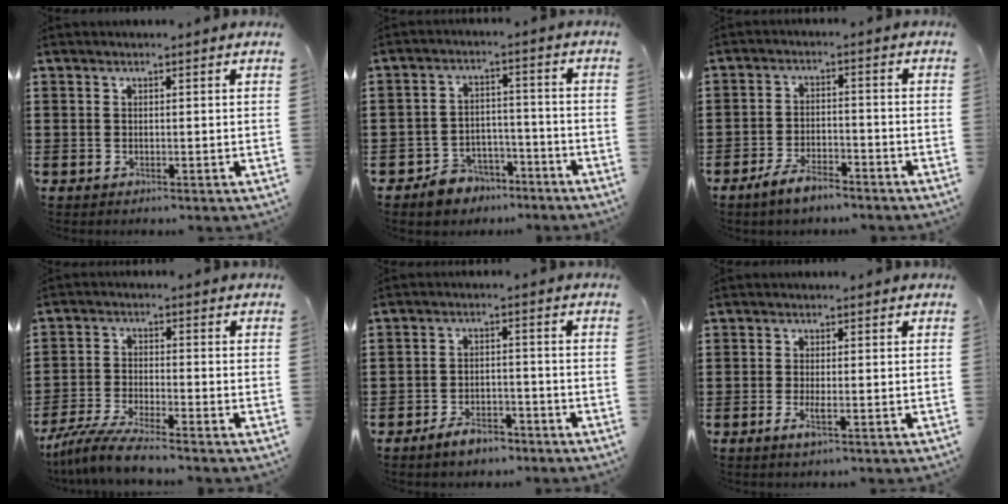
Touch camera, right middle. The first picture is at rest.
{"total": 5.3, "force": [-4.7, 2.3, 0.5], "torque": [-0.010, 0.020, -0.093]}
{"total": 4.6, "force": [-3.8, 1.3, 2.3], "torque": [-0.050, 0.004, -0.077]}
{"total": 6.2, "force": [-5.5, 0.1, 2.7], "torque": [-0.070, -0.014, -0.110]}
{"total": 4.0, "force": [-3.5, 1.3, 1.4], "torque": [-0.030, 0.011, -0.069]}
{"total": 2.2, "force": [-0.7, 0.3, 2.0], "torque": [-0.043, -0.007, -0.014]}